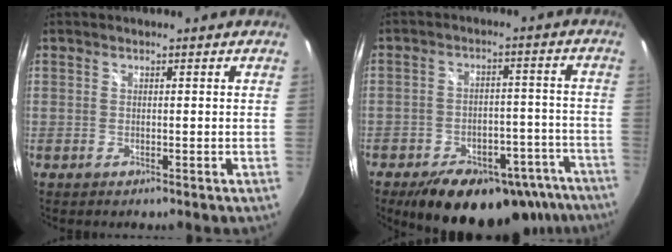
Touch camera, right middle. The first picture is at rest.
{"total": 21.7, "force": [-16.0, 10.6, 10.1], "torque": [-0.167, 0.020, -0.185]}